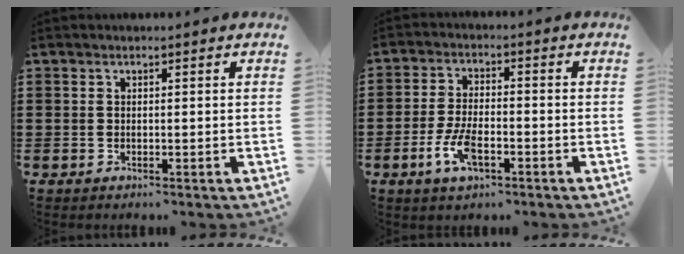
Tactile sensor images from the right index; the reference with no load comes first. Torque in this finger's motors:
{"motor_torque": [1.22, 0.92, 0.52, 0.12]}